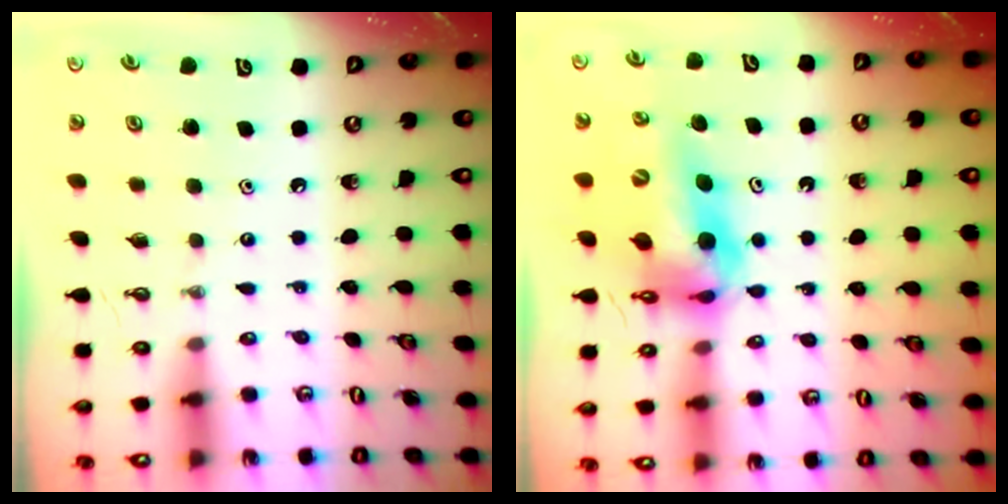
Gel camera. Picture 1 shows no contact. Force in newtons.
{"total": 13.2, "press": 12.8, "slide": 3.4}